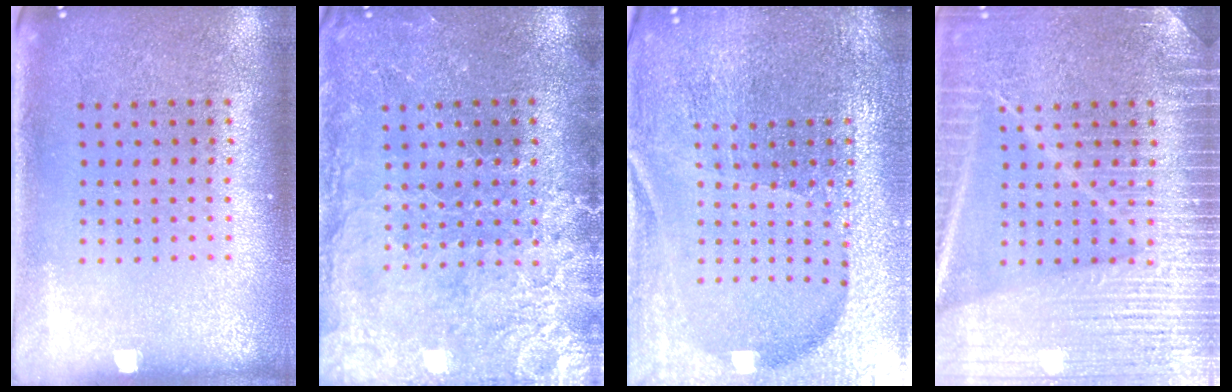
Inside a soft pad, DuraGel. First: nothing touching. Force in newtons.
{"total": 3.3, "press": 3.1, "slide": 0.9}
{"total": 5.2, "press": 4.8, "slide": 2.0}
{"total": 6.8, "press": 6.7, "slide": 1.0}